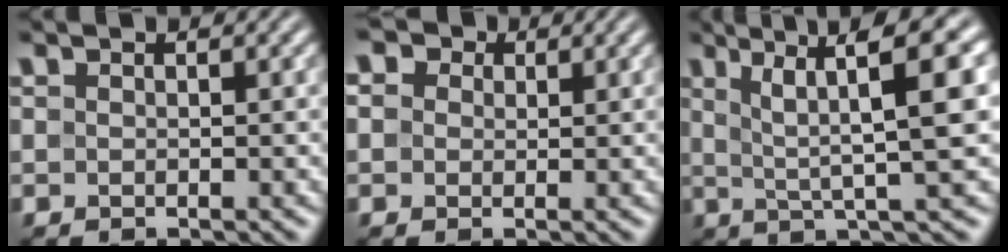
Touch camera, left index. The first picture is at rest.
{"total": 6.3, "force": [3.0, 4.6, 3.1], "torque": [-0.060, 0.030, 0.010]}
{"total": 9.0, "force": [3.1, 1.6, 8.3], "torque": [-0.116, 0.017, 0.052]}